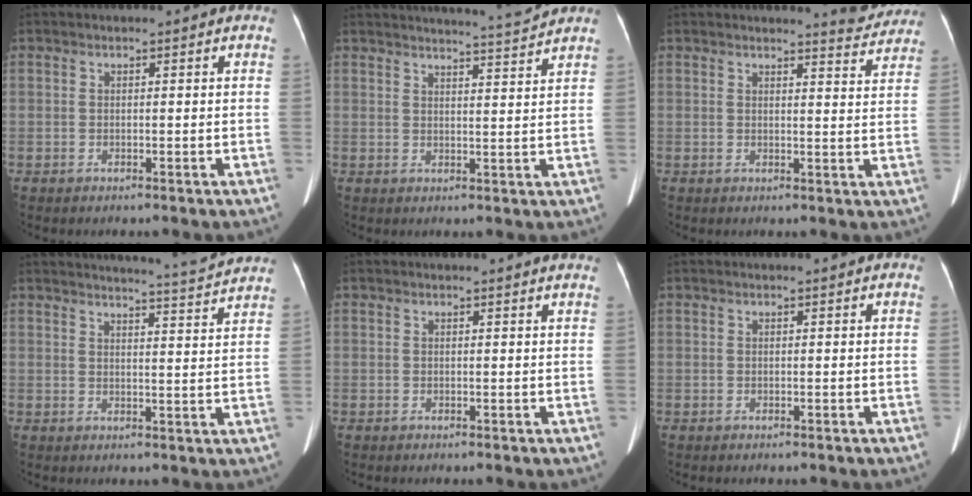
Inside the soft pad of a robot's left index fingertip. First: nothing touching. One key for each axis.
{"total": 6.2, "fx": 5.9, "fy": -1.9, "fz": 0.7, "tx": -0.017, "ty": -0.020, "tz": 0.080}
{"total": 4.8, "fx": 4.8, "fy": 0.3, "fz": 0.3, "tx": -0.006, "ty": -0.023, "tz": 0.043}
{"total": 8.7, "fx": 8.4, "fy": -1.8, "fz": 1.5, "tx": -0.034, "ty": -0.024, "tz": 0.105}
{"total": 2.0, "fx": 1.9, "fy": -0.3, "fz": 0.5, "tx": -0.014, "ty": -0.006, "tz": 0.013}
{"total": 0.0}